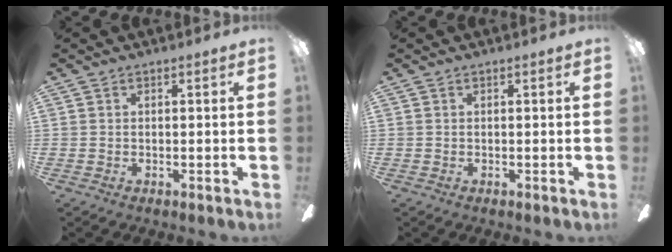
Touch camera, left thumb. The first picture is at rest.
{"total": 0.0}